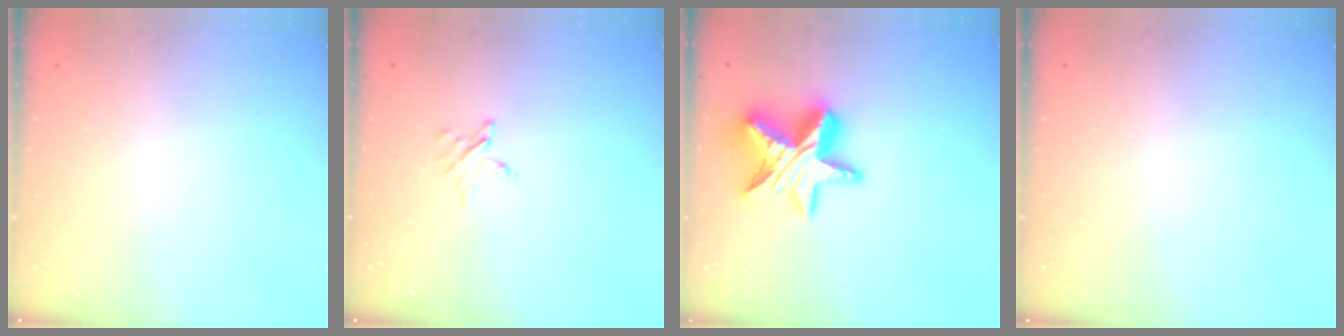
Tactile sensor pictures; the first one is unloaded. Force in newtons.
{"total": 4.0, "press": 4.0, "slide": 0.5}
{"total": 15.9, "press": 15.9, "slide": 1.2}
{"total": 0.0}